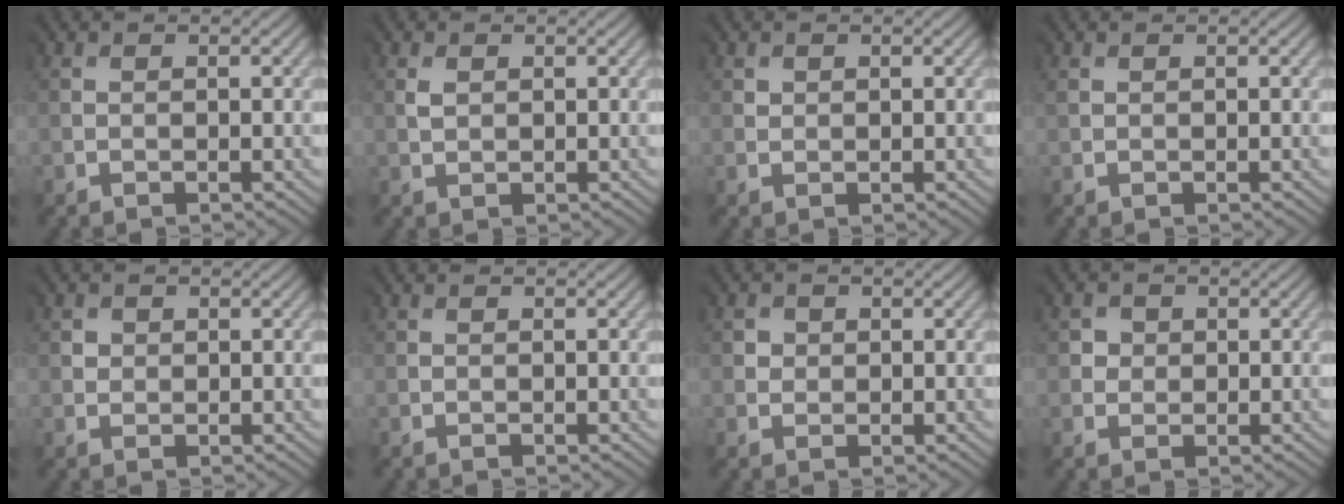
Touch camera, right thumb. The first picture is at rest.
{"total": 1.0, "force": [0.8, 0.5, 0.0], "torque": [-0.005, -0.001, 0.016]}
{"total": 1.3, "force": [1.1, 0.7, -0.4], "torque": [0.006, -0.002, 0.019]}
{"total": 1.0, "force": [0.7, 0.6, 0.4], "torque": [-0.011, -0.001, 0.013]}
{"total": 1.3, "force": [0.7, 0.8, -0.8], "torque": [0.009, -0.005, 0.010]}
{"total": 0.0}
{"total": 1.4, "force": [0.6, 1.0, -0.8], "torque": [0.011, -0.004, 0.007]}
{"total": 1.7, "force": [0.5, 1.3, -0.9], "torque": [0.015, -0.005, 0.004]}